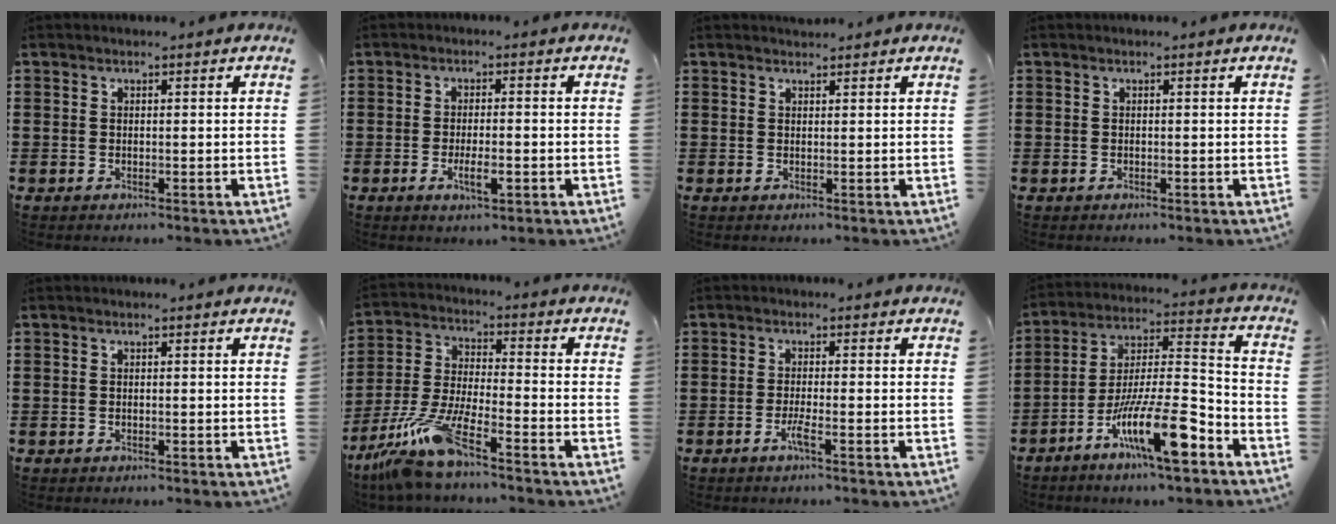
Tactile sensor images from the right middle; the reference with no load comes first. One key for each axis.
{"total": 3.5, "fx": -1.3, "fy": 1.0, "fz": 3.0, "tx": -0.050, "ty": 0.002, "tz": -0.023}
{"total": 0.7, "fx": 0.7, "fy": 0.1, "fz": 0.0, "tx": -0.004, "ty": 0.001, "tz": 0.014}
{"total": 0.0}
{"total": 0.0}
{"total": 10.3, "fx": -8.1, "fy": 0.5, "fz": 6.3, "tx": -0.148, "ty": -0.010, "tz": -0.164}
{"total": 2.3, "fx": -1.2, "fy": 0.0, "fz": 2.0, "tx": -0.042, "ty": -0.005, "tz": -0.025}
{"total": 14.4, "fx": -8.4, "fy": 2.7, "fz": 11.4, "tx": -0.212, "ty": 0.014, "tz": -0.152}